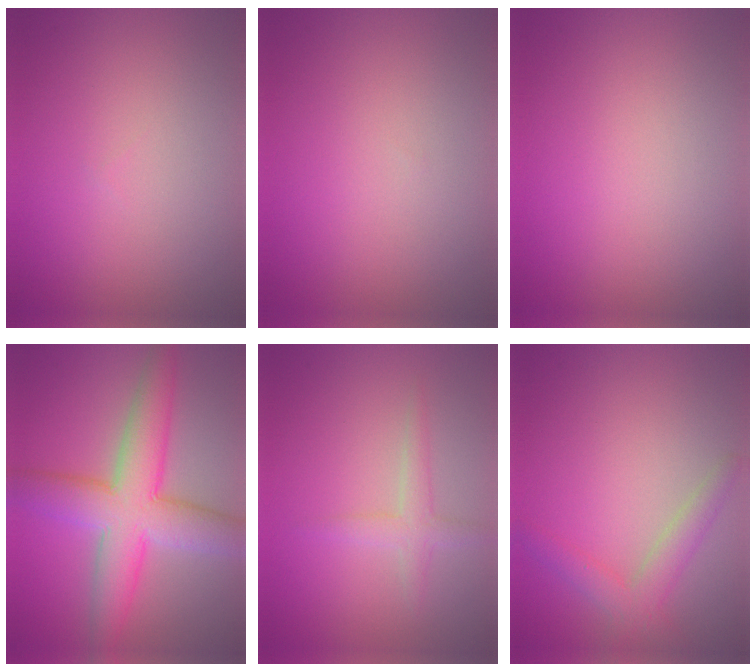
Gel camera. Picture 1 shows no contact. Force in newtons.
{"total": 0.0}
{"total": 0.0}
{"total": 8.6, "press": 8.5, "slide": 0.2}
{"total": 1.9, "press": 1.9, "slide": 0.2}
{"total": 2.9, "press": 2.9, "slide": 0.1}